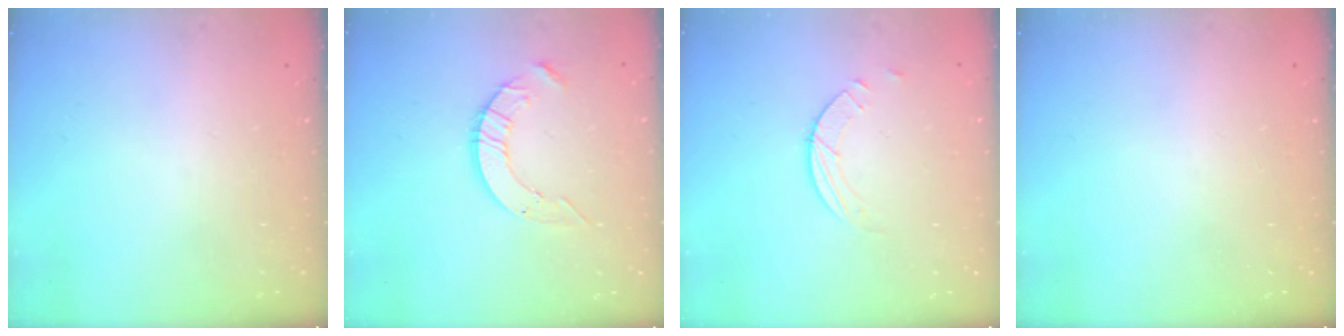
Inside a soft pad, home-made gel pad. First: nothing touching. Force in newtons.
{"total": 7.0, "press": 7.0, "slide": 0.4}
{"total": 2.5, "press": 2.4, "slide": 0.2}
{"total": 0.0}